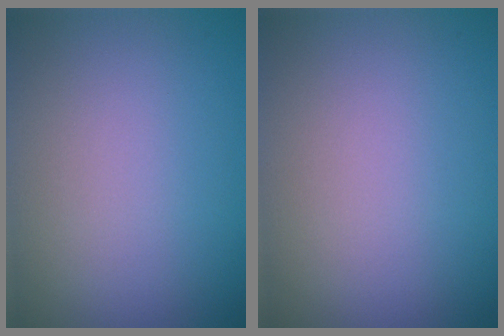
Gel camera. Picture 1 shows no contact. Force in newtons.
{"total": 0.0}